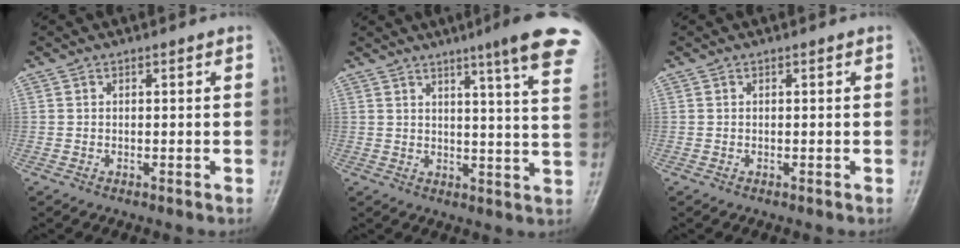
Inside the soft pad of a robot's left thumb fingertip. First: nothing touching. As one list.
[{"total": 16.1, "force": [10.8, 0.9, 11.9], "torque": [-0.134, -0.048, 0.119]}, {"total": 0.0}]